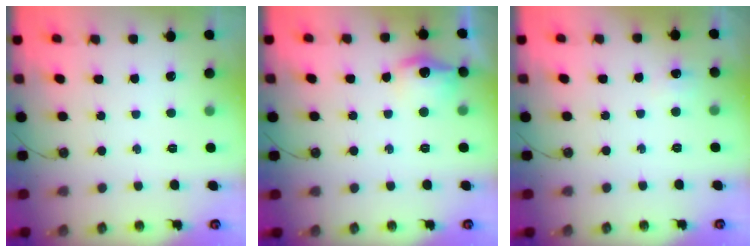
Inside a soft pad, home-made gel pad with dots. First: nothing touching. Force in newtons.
{"total": 11.4, "press": 11.4, "slide": 0.9}
{"total": 5.1, "press": 5.0, "slide": 0.7}